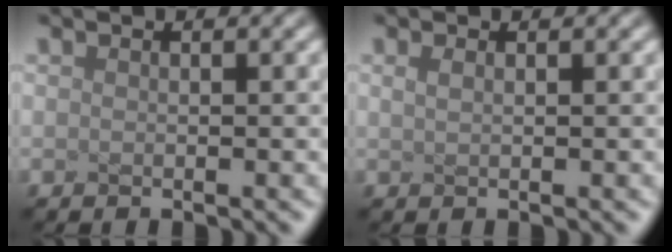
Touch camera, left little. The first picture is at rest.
{"total": 0.8, "force": [0.3, 0.3, 0.6], "torque": [-0.010, 0.002, 0.006]}